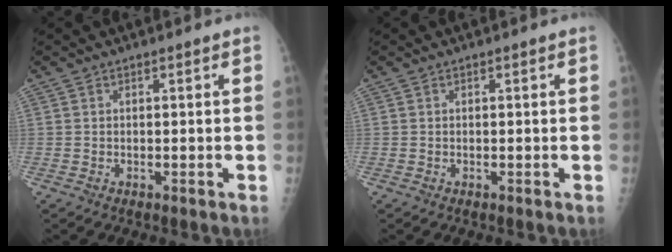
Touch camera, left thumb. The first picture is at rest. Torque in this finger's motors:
{"motor_torque": [0.00, 0.00, -0.03, -0.03, 0.00]}